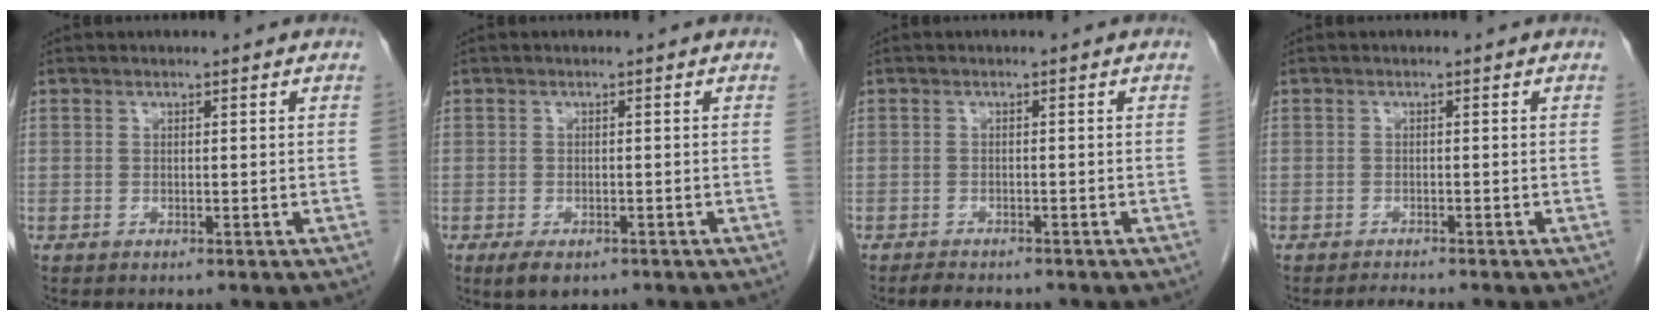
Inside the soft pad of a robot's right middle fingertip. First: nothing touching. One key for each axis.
{"total": 3.8, "fx": -2.4, "fy": 1.8, "fz": 2.4, "tx": -0.042, "ty": -0.007, "tz": -0.032}
{"total": 2.9, "fx": -2.6, "fy": 0.7, "fz": 1.1, "tx": -0.028, "ty": -0.010, "tz": -0.037}
{"total": 1.4, "fx": -1.3, "fy": -0.3, "fz": 0.3, "tx": -0.014, "ty": -0.009, "tz": -0.019}